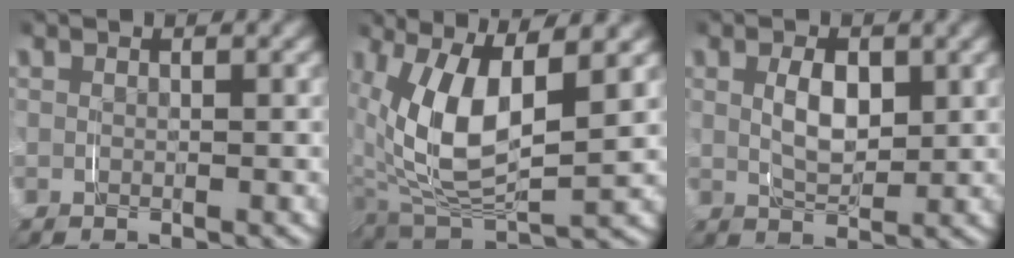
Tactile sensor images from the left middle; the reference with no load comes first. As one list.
[{"total": 8.8, "force": [1.6, 4.7, 7.3], "torque": [-0.163, -0.011, 0.038]}, {"total": 3.6, "force": [0.8, 1.9, 2.9], "torque": [-0.050, -0.009, 0.020]}]